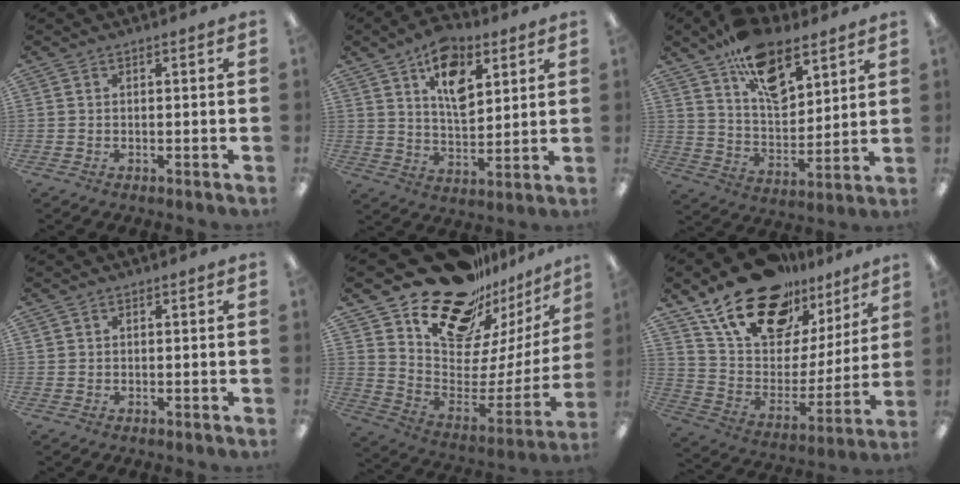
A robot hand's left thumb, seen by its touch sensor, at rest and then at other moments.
{"total": 12.6, "force": [7.1, 6.8, 7.9], "torque": [-0.114, -0.025, 0.123]}
{"total": 16.5, "force": [10.3, 8.5, 9.6], "torque": [-0.153, -0.045, 0.183]}
{"total": 0.8, "force": [0.5, 0.7, 0.1], "torque": [-0.003, 0.003, 0.008]}
{"total": 22.9, "force": [17.8, 10.8, 9.5], "torque": [-0.141, -0.127, 0.319]}
{"total": 22.8, "force": [16.6, 11.8, 10.3], "torque": [-0.180, -0.098, 0.299]}